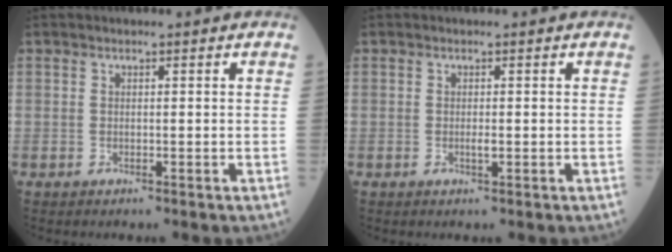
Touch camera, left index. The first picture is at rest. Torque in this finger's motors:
{"motor_torque": [0.38, 0.22, 0.01, 0.01]}